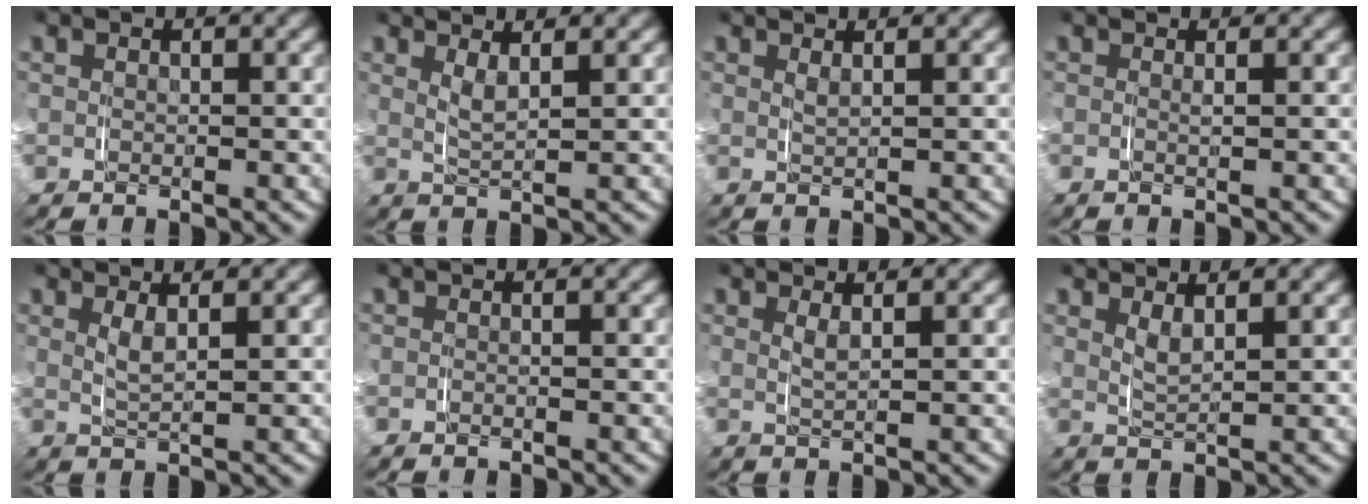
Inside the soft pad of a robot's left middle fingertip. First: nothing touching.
{"total": 1.8, "force": [0.9, 0.0, 1.6], "torque": [-0.034, -0.008, 0.014]}
{"total": 0.9, "force": [0.5, -0.6, 0.3], "torque": [-0.008, -0.005, 0.010]}
{"total": 0.8, "force": [0.0, -0.8, 0.0], "torque": [0.004, -0.001, -0.003]}
{"total": 1.7, "force": [0.6, -0.2, 1.5], "torque": [-0.035, -0.008, 0.010]}
{"total": 0.5, "force": [-0.3, -0.4, -0.2], "torque": [0.004, 0.002, -0.009]}
{"total": 1.3, "force": [0.5, -0.5, 1.0], "torque": [-0.023, -0.007, 0.010]}
{"total": 1.8, "force": [1.1, 0.2, 1.4], "torque": [-0.031, -0.008, 0.017]}